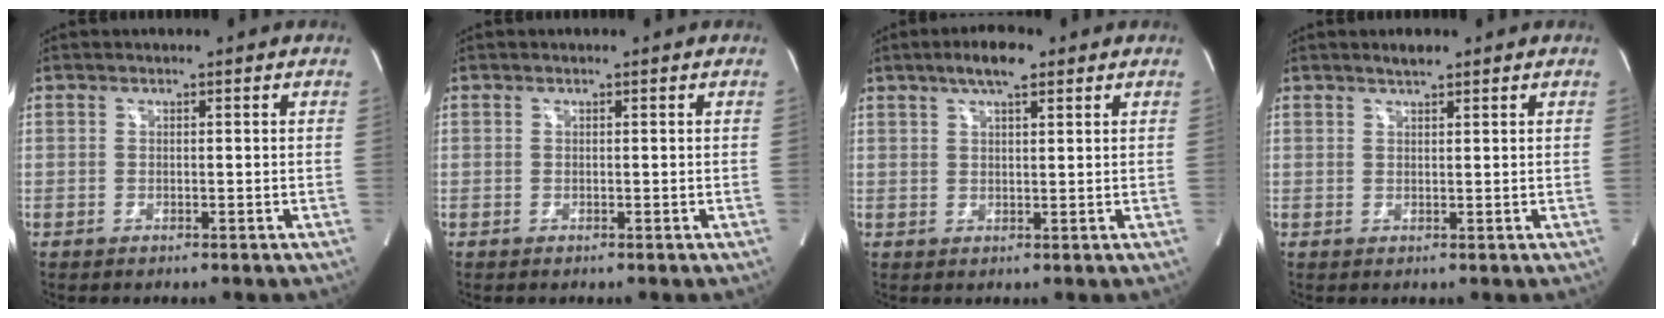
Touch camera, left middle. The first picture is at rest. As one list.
[{"total": 0.0}, {"total": 5.2, "force": [3.3, 1.1, 3.8], "torque": [-0.070, 0.012, 0.054]}, {"total": 1.7, "force": [1.5, 0.3, 0.8], "torque": [-0.023, 0.004, 0.028]}]